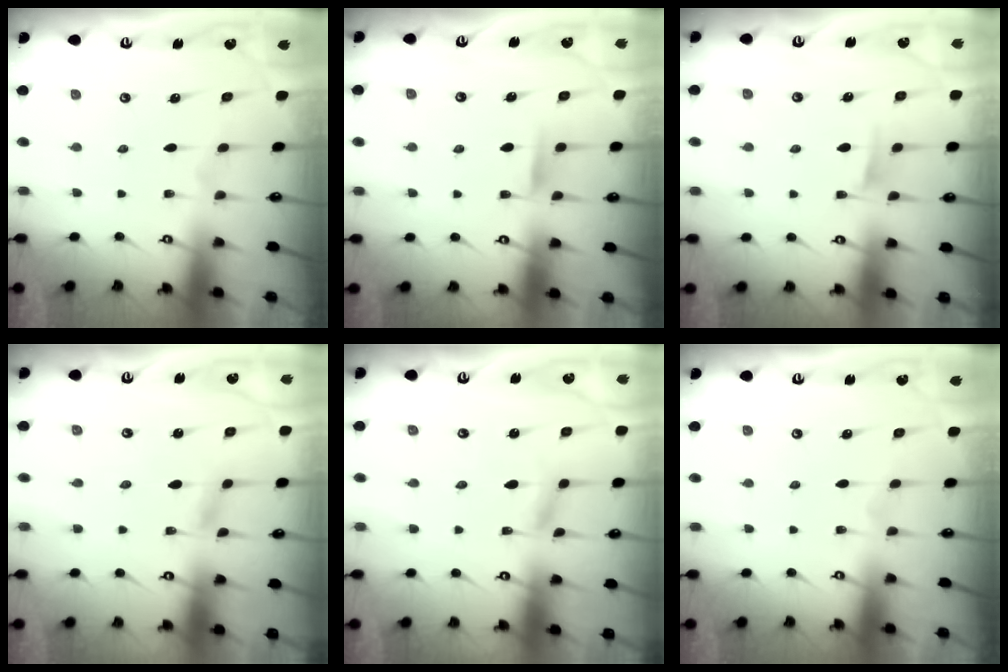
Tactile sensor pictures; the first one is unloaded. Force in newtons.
{"total": 6.6, "press": 6.5, "slide": 0.9}
{"total": 5.7, "press": 5.6, "slide": 0.9}
{"total": 1.9, "press": 1.9, "slide": 0.2}
{"total": 1.9, "press": 1.9, "slide": 0.2}
{"total": 0.0}